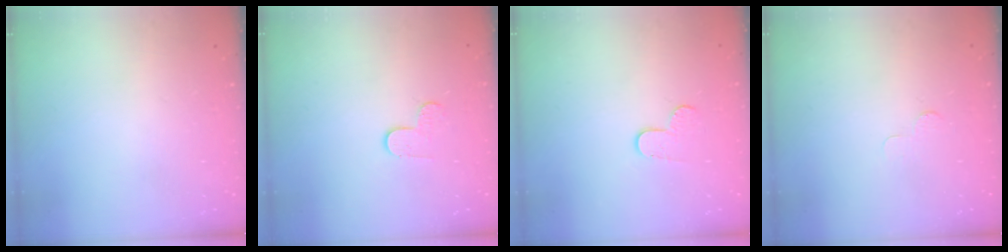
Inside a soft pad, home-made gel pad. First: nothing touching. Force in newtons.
{"total": 5.2, "press": 5.2, "slide": 0.5}
{"total": 7.1, "press": 7.1, "slide": 0.6}
{"total": 2.1, "press": 2.1, "slide": 0.2}